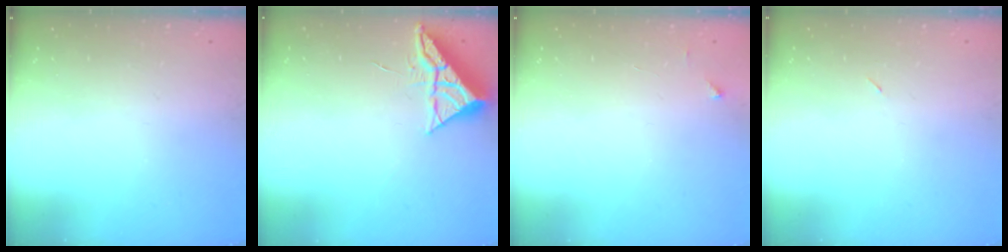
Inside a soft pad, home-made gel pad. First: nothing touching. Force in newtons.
{"total": 6.6, "press": 6.6, "slide": 0.3}
{"total": 2.0, "press": 2.0, "slide": 0.2}
{"total": 2.3, "press": 1.9, "slide": 1.2}